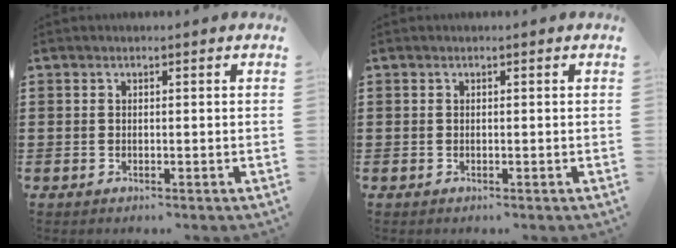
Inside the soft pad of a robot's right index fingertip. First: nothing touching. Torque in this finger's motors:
{"motor_torque": [0.00, 2.14, 0.00, -0.01]}